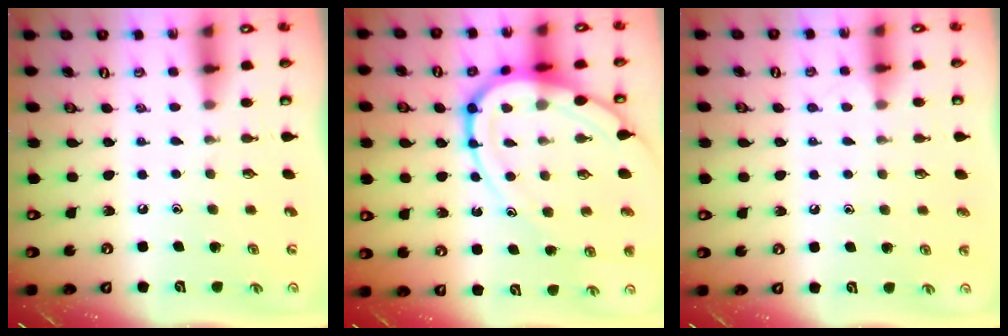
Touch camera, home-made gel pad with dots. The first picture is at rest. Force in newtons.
{"total": 15.1, "press": 15.0, "slide": 1.5}
{"total": 3.0, "press": 3.0, "slide": 0.3}